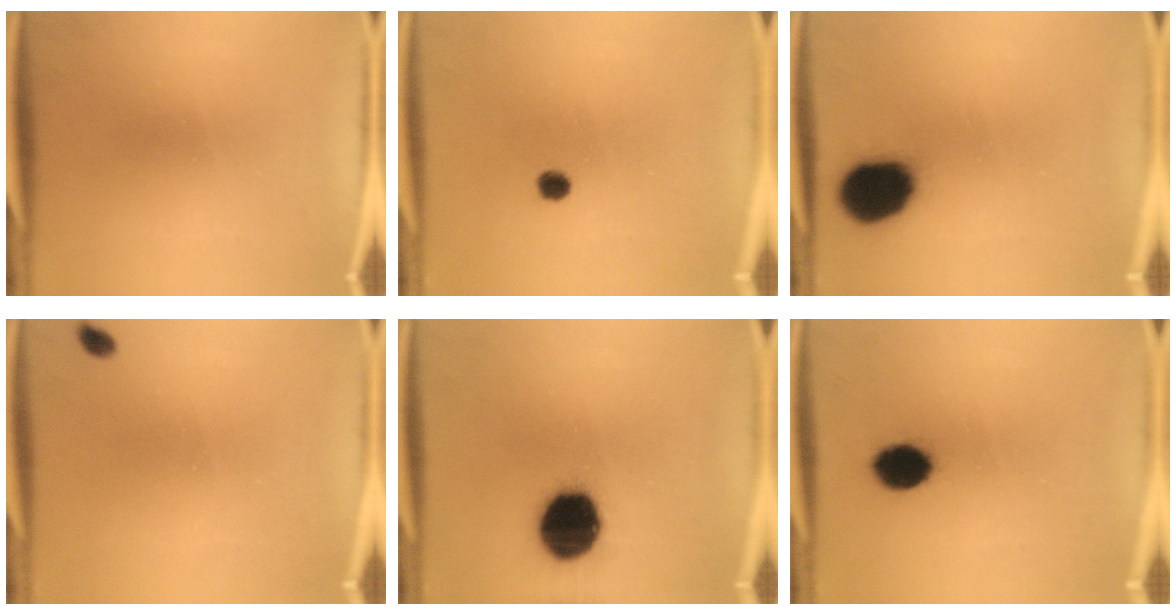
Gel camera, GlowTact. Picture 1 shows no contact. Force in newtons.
{"total": 1.4}
{"total": 15.2}
{"total": 1.3}
{"total": 17.9}
{"total": 8.2}